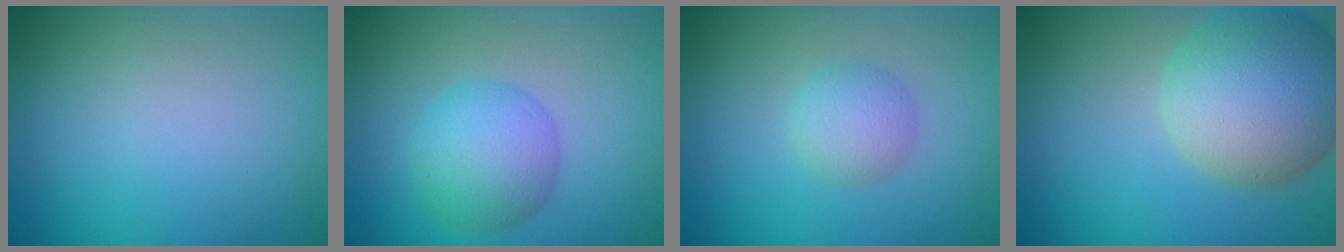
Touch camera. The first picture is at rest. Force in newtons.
{"total": 4.6, "press": 4.6, "slide": 0.1}
{"total": 2.4, "press": 2.4, "slide": 0.1}
{"total": 9.8, "press": 9.8, "slide": 0.6}